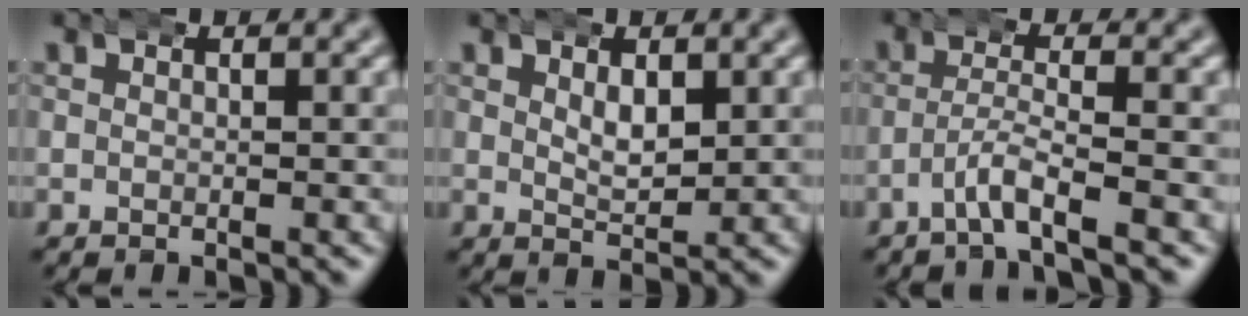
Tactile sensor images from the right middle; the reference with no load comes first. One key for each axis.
{"total": 2.7, "fx": 1.2, "fy": 1.3, "fz": 2.0, "tx": -0.030, "ty": -0.009, "tz": 0.025}
{"total": 2.8, "fx": -2.2, "fy": -0.3, "fz": 1.8, "tx": -0.030, "ty": 0.005, "tz": -0.042}